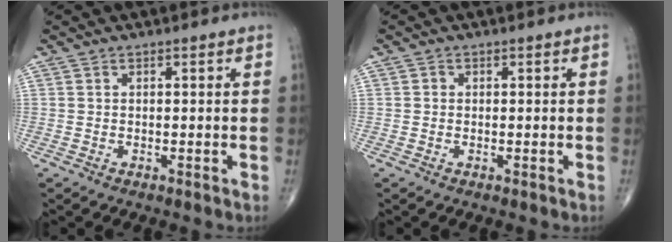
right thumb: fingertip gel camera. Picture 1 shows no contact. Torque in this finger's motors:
{"motor_torque": [0.18, 0.52, 0.15, 0.05, -0.03]}